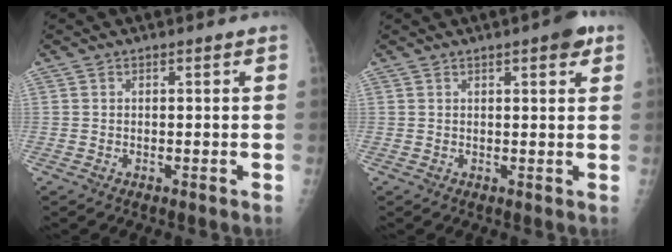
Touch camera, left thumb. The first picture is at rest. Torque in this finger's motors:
{"motor_torque": [1.64, 0.98, 0.70, -0.06, 0.03]}